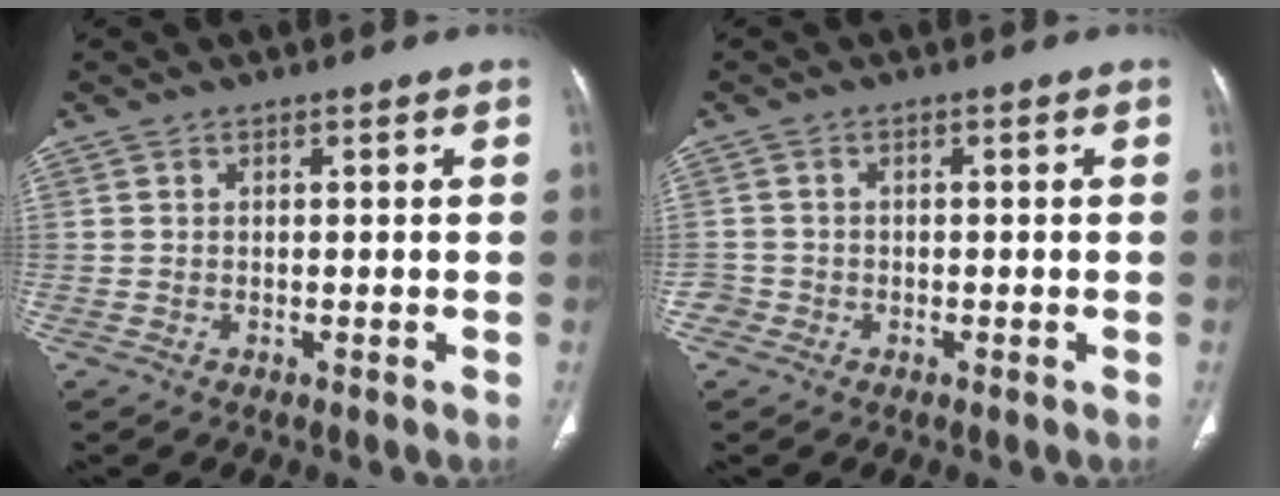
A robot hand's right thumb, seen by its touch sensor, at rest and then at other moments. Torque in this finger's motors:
{"motor_torque": [0.14, 0.04, 0.05, 0.26, 0.02]}